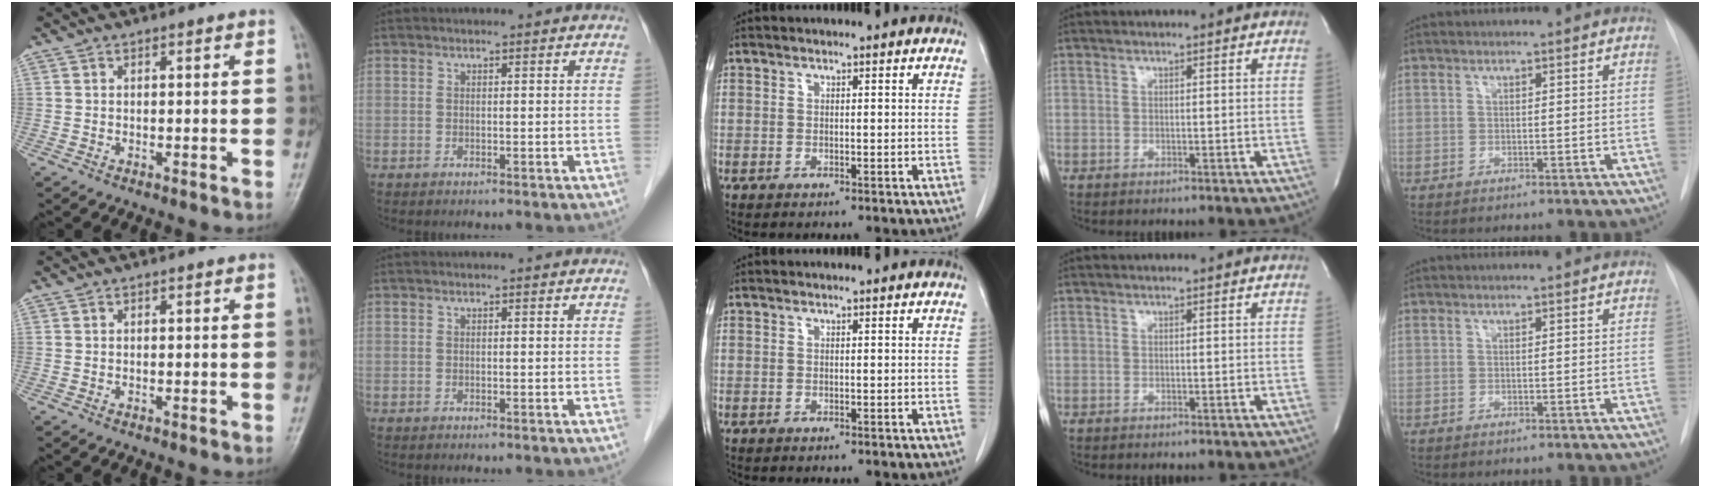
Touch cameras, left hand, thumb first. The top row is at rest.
{}